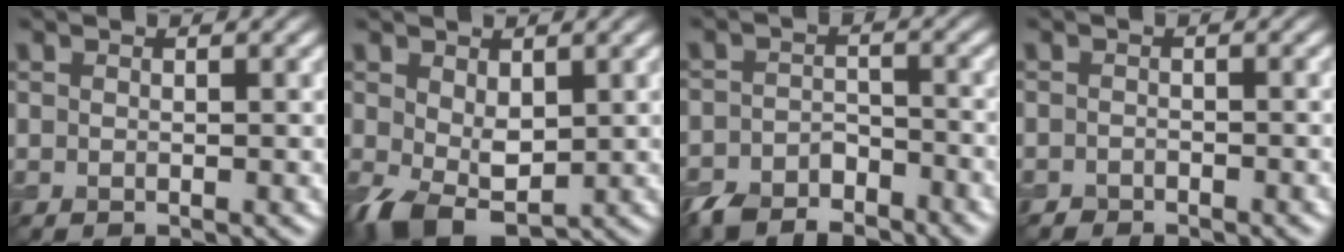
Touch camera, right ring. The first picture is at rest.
{"total": 4.8, "force": [-0.5, 3.2, 3.6], "torque": [-0.085, -0.013, -0.003]}
{"total": 4.3, "force": [-3.6, 1.8, 1.5], "torque": [-0.027, -0.004, -0.074]}
{"total": 1.0, "force": [-0.9, 0.4, 0.0], "torque": [0.002, 0.002, -0.016]}